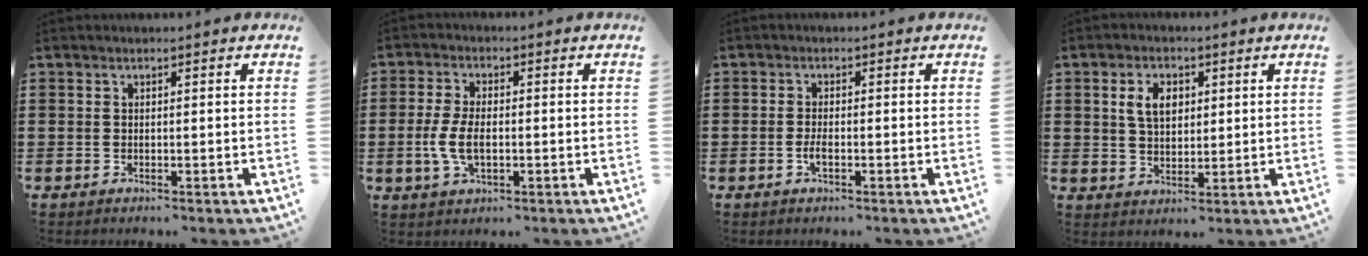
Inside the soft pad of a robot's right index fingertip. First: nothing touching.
{"total": 5.4, "force": [-0.8, 2.6, 4.7], "torque": [-0.111, -0.006, -0.021]}
{"total": 1.8, "force": [-0.7, 0.5, 1.6], "torque": [-0.038, -0.004, -0.015]}
{"total": 4.7, "force": [1.3, 3.0, 3.3], "torque": [-0.077, 0.013, 0.022]}